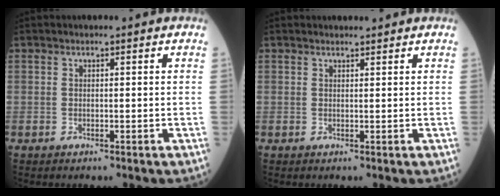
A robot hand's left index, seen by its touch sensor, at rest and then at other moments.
{"total": 1.3, "force": [1.3, 0.2, 0.3], "torque": [-0.008, 0.005, 0.021]}